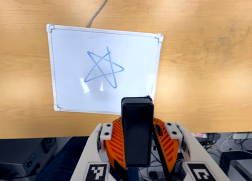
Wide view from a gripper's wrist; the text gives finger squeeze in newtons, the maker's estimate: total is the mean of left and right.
{"total": 6.1, "left": 5.5, "right": 6.8}